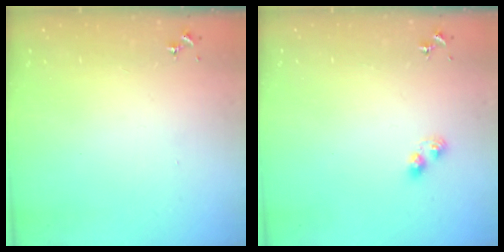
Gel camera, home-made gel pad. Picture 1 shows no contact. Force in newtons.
{"total": 3.4, "press": 3.3, "slide": 0.6}